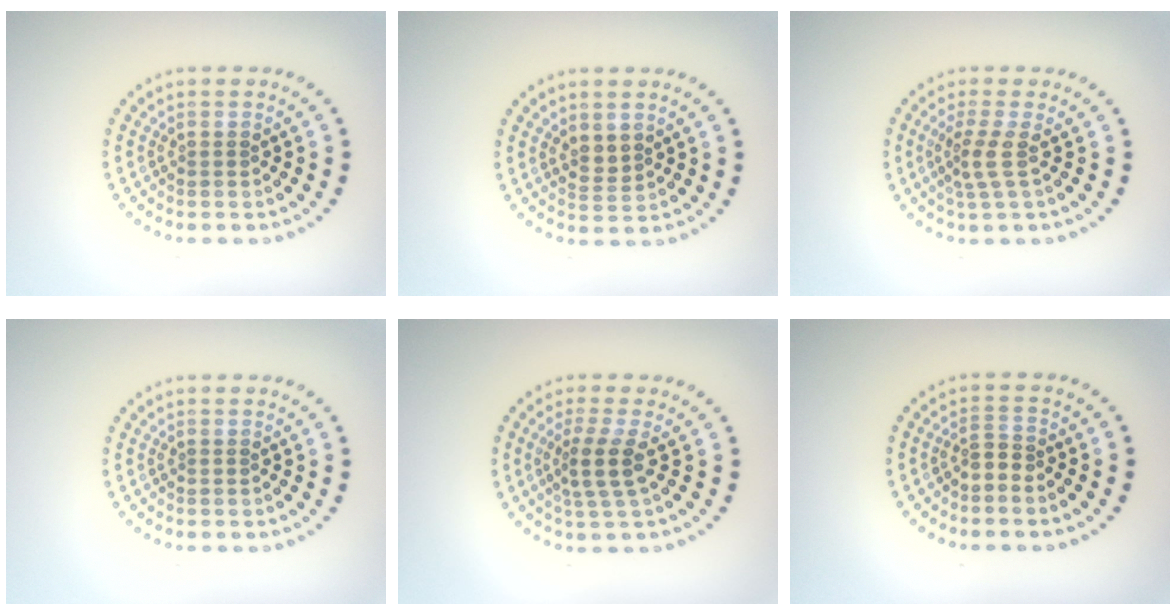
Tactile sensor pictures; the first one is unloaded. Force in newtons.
{"total": 1.6, "press": 1.4, "slide": 0.7}
{"total": 2.4, "press": 1.7, "slide": 1.8}
{"total": 0.0}
{"total": 2.8, "press": 2.2, "slide": 1.8}
{"total": 1.6, "press": 1.2, "slide": 1.1}